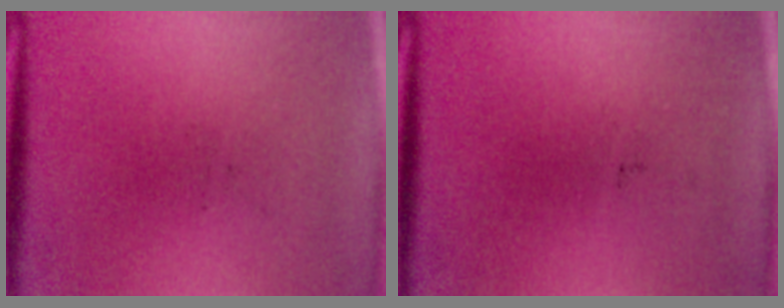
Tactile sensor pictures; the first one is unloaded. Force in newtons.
{"total": 0.0}